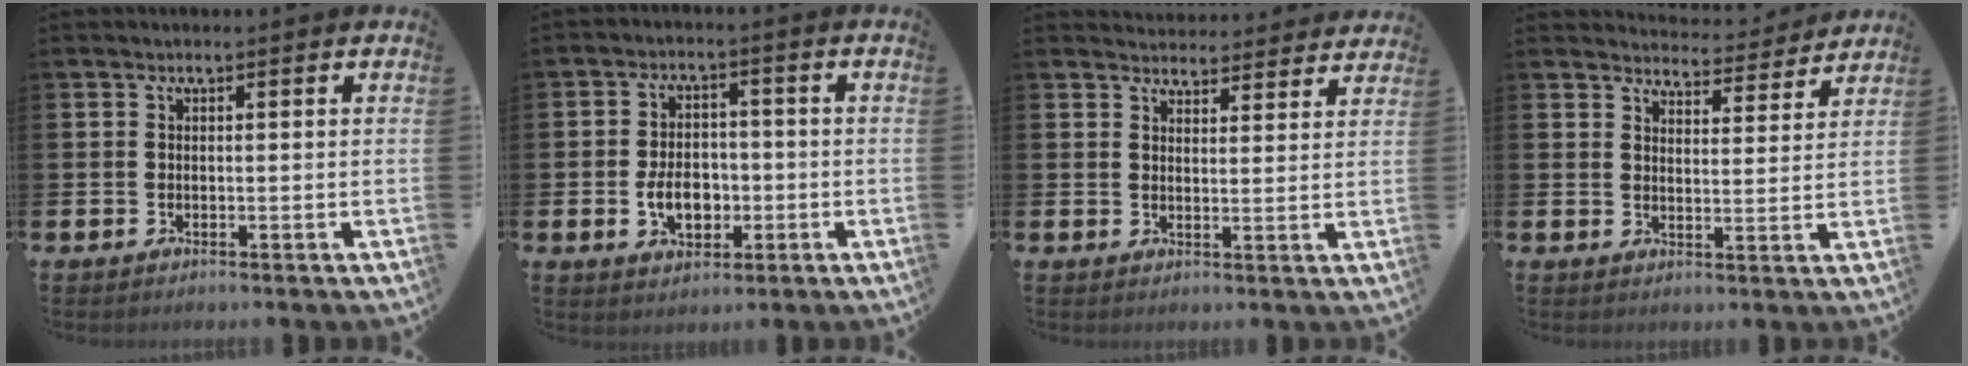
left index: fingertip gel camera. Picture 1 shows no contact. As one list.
[{"total": 5.3, "force": [-1.3, 3.7, 3.5], "torque": [-0.048, 0.002, -0.028]}, {"total": 4.0, "force": [3.9, 0.8, -0.2], "torque": [0.004, -0.027, 0.069]}, {"total": 4.4, "force": [4.3, 0.6, 0.2], "torque": [-0.006, -0.036, 0.073]}]